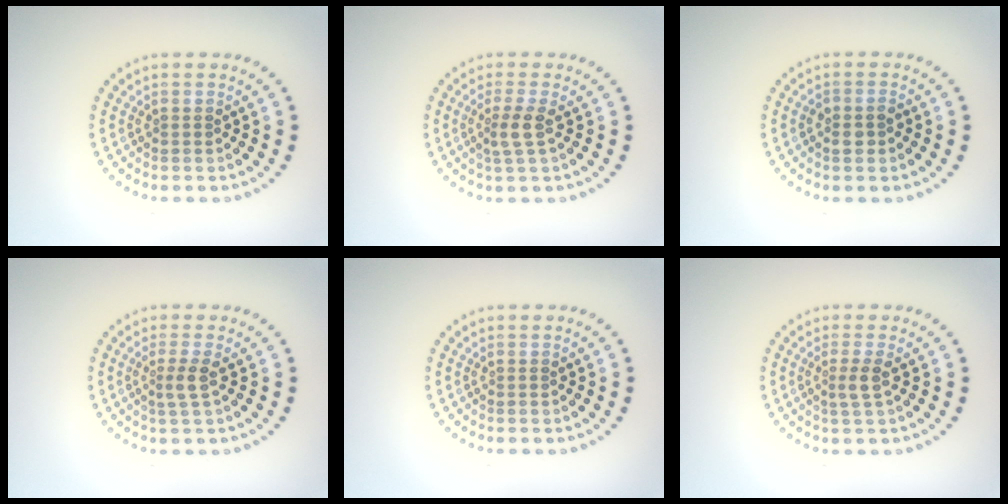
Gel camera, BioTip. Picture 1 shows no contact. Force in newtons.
{"total": 2.1, "press": 1.7, "slide": 1.2}
{"total": 1.5, "press": 1.4, "slide": 0.5}
{"total": 1.7, "press": 1.4, "slide": 1.0}
{"total": 0.0}
{"total": 1.7, "press": 1.3, "slide": 1.1}